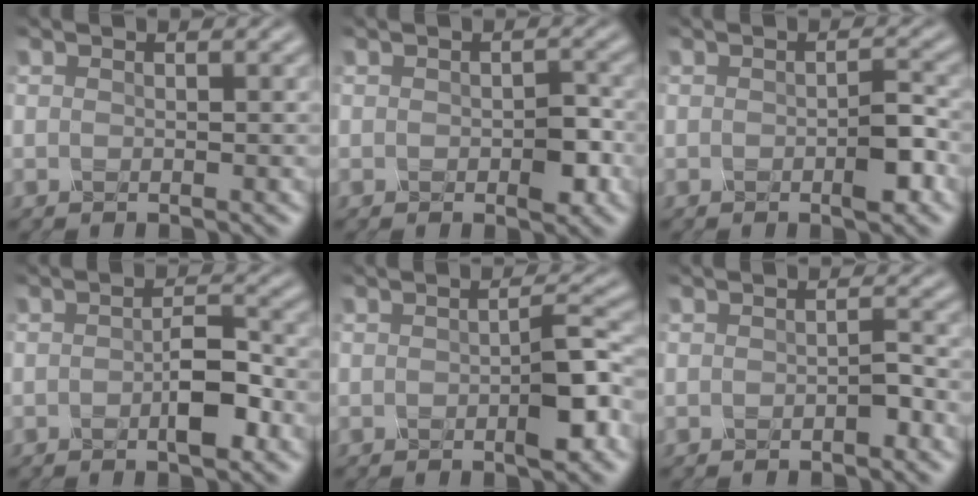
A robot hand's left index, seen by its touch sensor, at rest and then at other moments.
{"total": 2.2, "force": [-0.8, 0.9, 1.8], "torque": [-0.032, 0.003, -0.010]}
{"total": 2.4, "force": [-1.0, 0.5, 2.1], "torque": [-0.040, 0.003, -0.017]}
{"total": 3.0, "force": [-1.1, 0.8, 2.7], "torque": [-0.052, 0.006, -0.020]}
{"total": 3.4, "force": [-1.1, 0.6, 3.2], "torque": [-0.055, 0.006, -0.020]}
{"total": 0.9, "force": [-0.7, 0.0, 0.7], "torque": [-0.016, 0.006, -0.011]}